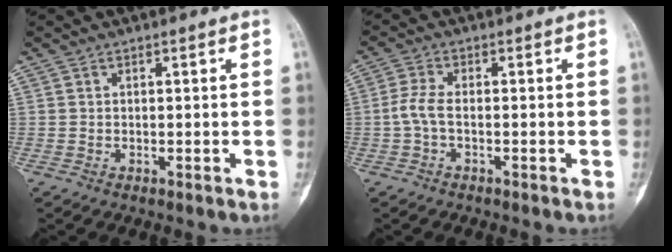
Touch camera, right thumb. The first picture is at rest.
{"total": 3.4, "force": [-0.8, 1.3, 3.1], "torque": [-0.077, 0.003, -0.021]}